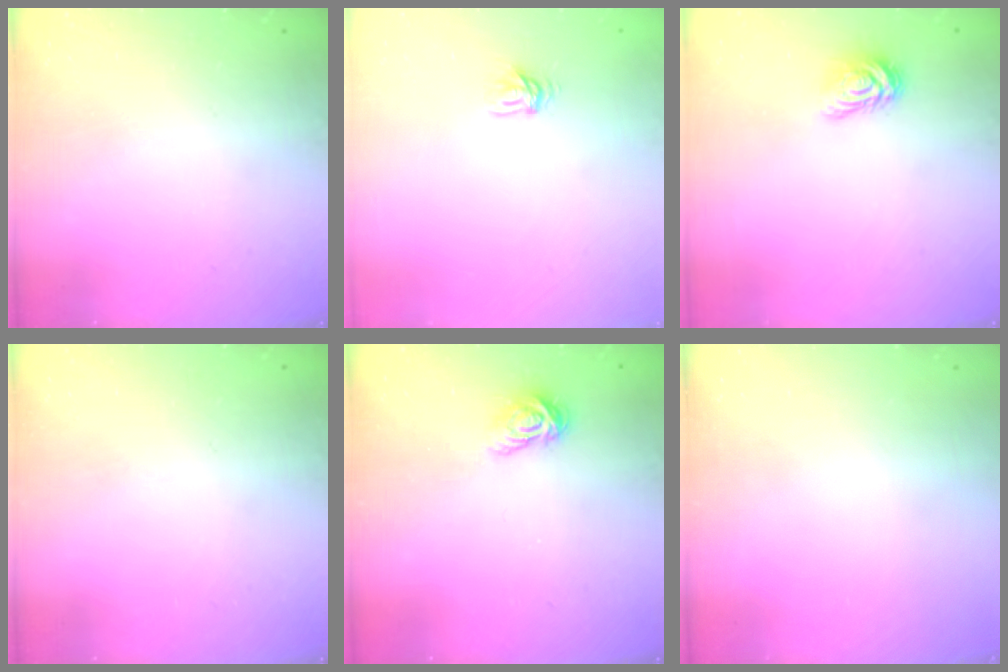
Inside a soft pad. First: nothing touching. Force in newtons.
{"total": 3.8, "press": 3.8, "slide": 0.5}
{"total": 4.2, "press": 4.2, "slide": 0.5}
{"total": 0.0}
{"total": 5.0, "press": 4.9, "slide": 0.7}
{"total": 0.0}